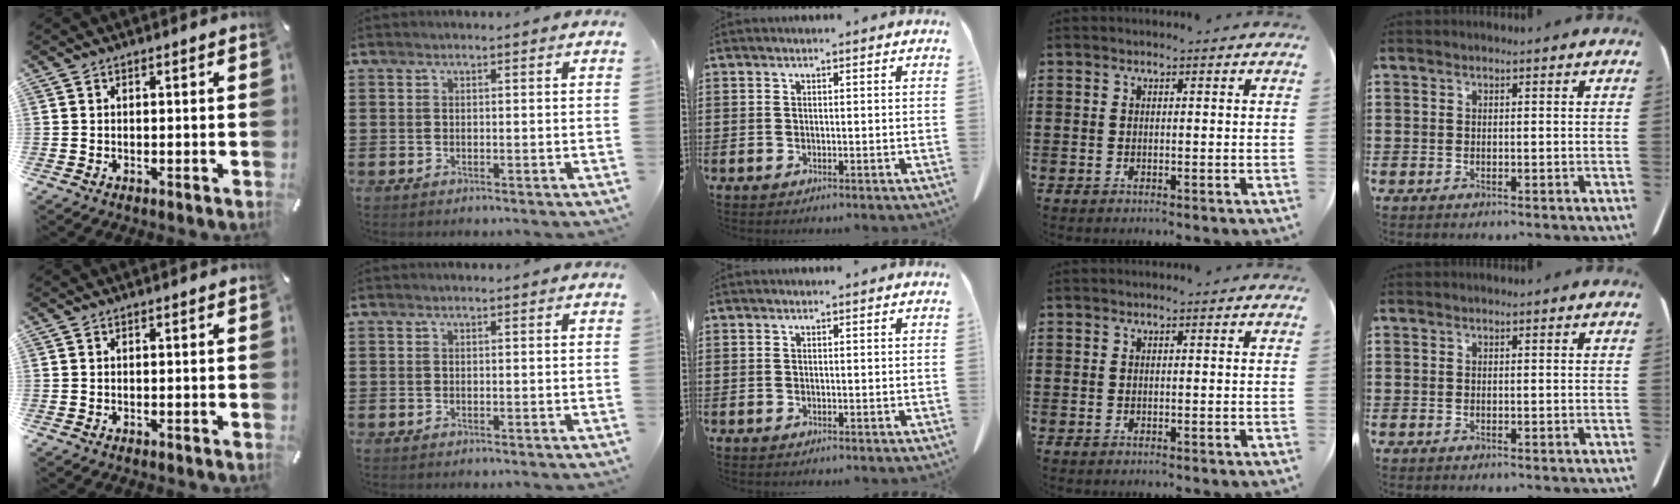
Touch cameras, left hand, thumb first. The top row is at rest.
{}